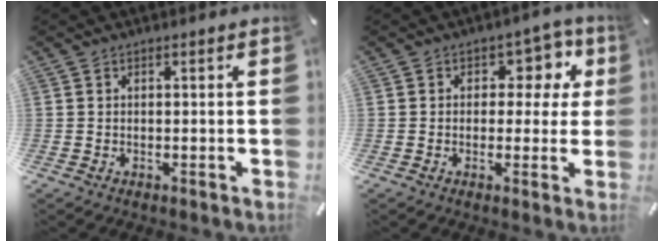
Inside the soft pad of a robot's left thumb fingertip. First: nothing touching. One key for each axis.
{"total": 7.9, "fx": 2.6, "fy": 5.8, "fz": 4.7, "tx": -0.052, "ty": -0.015, "tz": 0.037}